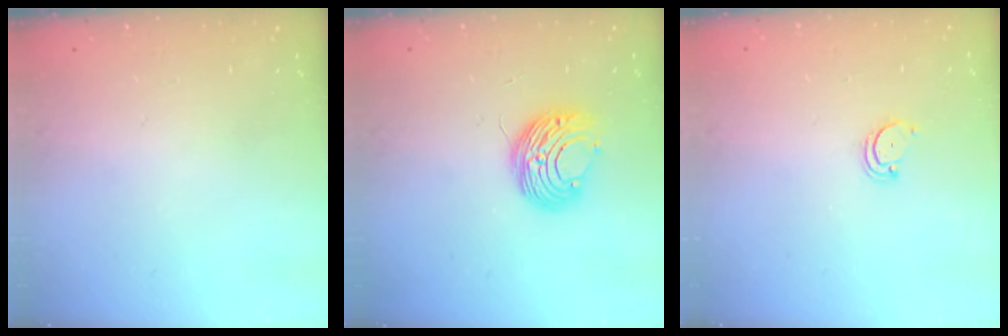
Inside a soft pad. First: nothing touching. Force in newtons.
{"total": 10.0, "press": 10.0, "slide": 0.7}
{"total": 2.7, "press": 2.7, "slide": 0.3}